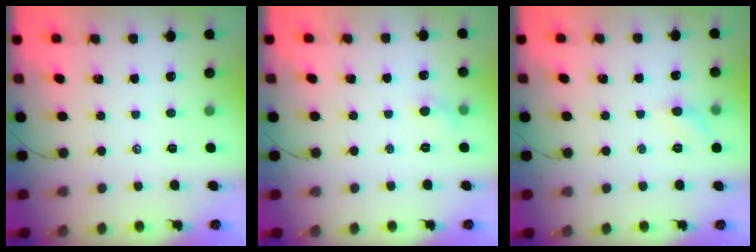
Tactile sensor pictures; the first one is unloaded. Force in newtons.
{"total": 4.1, "press": 3.8, "slide": 1.4}
{"total": 5.3, "press": 5.0, "slide": 1.8}